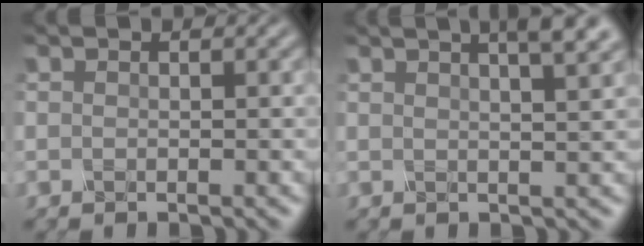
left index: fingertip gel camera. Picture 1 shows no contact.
{"total": 5.9, "force": [3.5, 2.0, 4.3], "torque": [-0.028, 0.033, 0.015]}